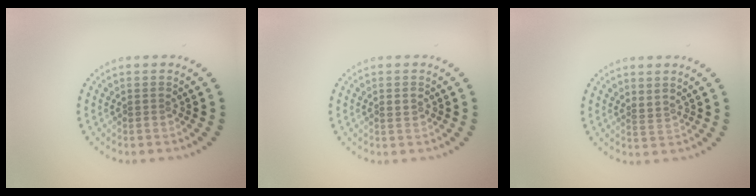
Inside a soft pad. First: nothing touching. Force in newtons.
{"total": 0.8, "press": 0.8, "slide": 0.1}
{"total": 0.7, "press": 0.4, "slide": 0.6}